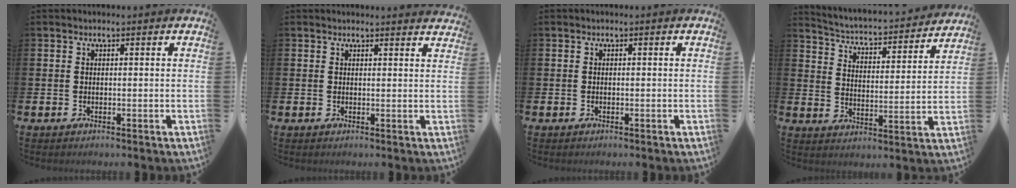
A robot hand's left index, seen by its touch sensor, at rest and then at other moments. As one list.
[{"total": 1.5, "force": [1.5, 0.0, -0.1], "torque": [0.009, -0.012, 0.026]}, {"total": 0.0}, {"total": 4.0, "force": [3.8, 0.8, 1.0], "torque": [-0.046, -0.038, 0.055]}]